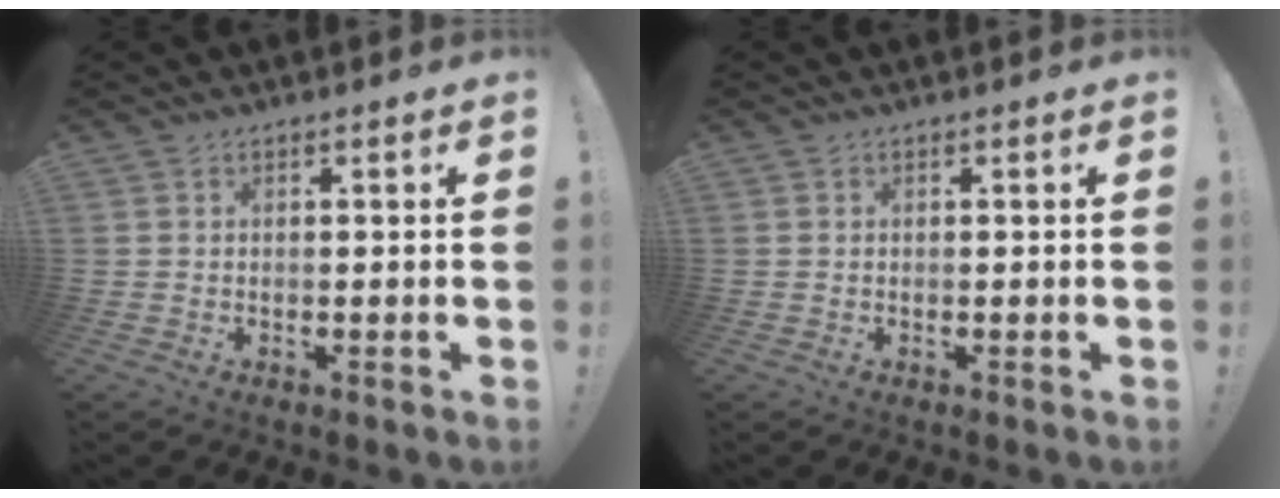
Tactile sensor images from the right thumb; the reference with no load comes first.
{"total": 0.0}